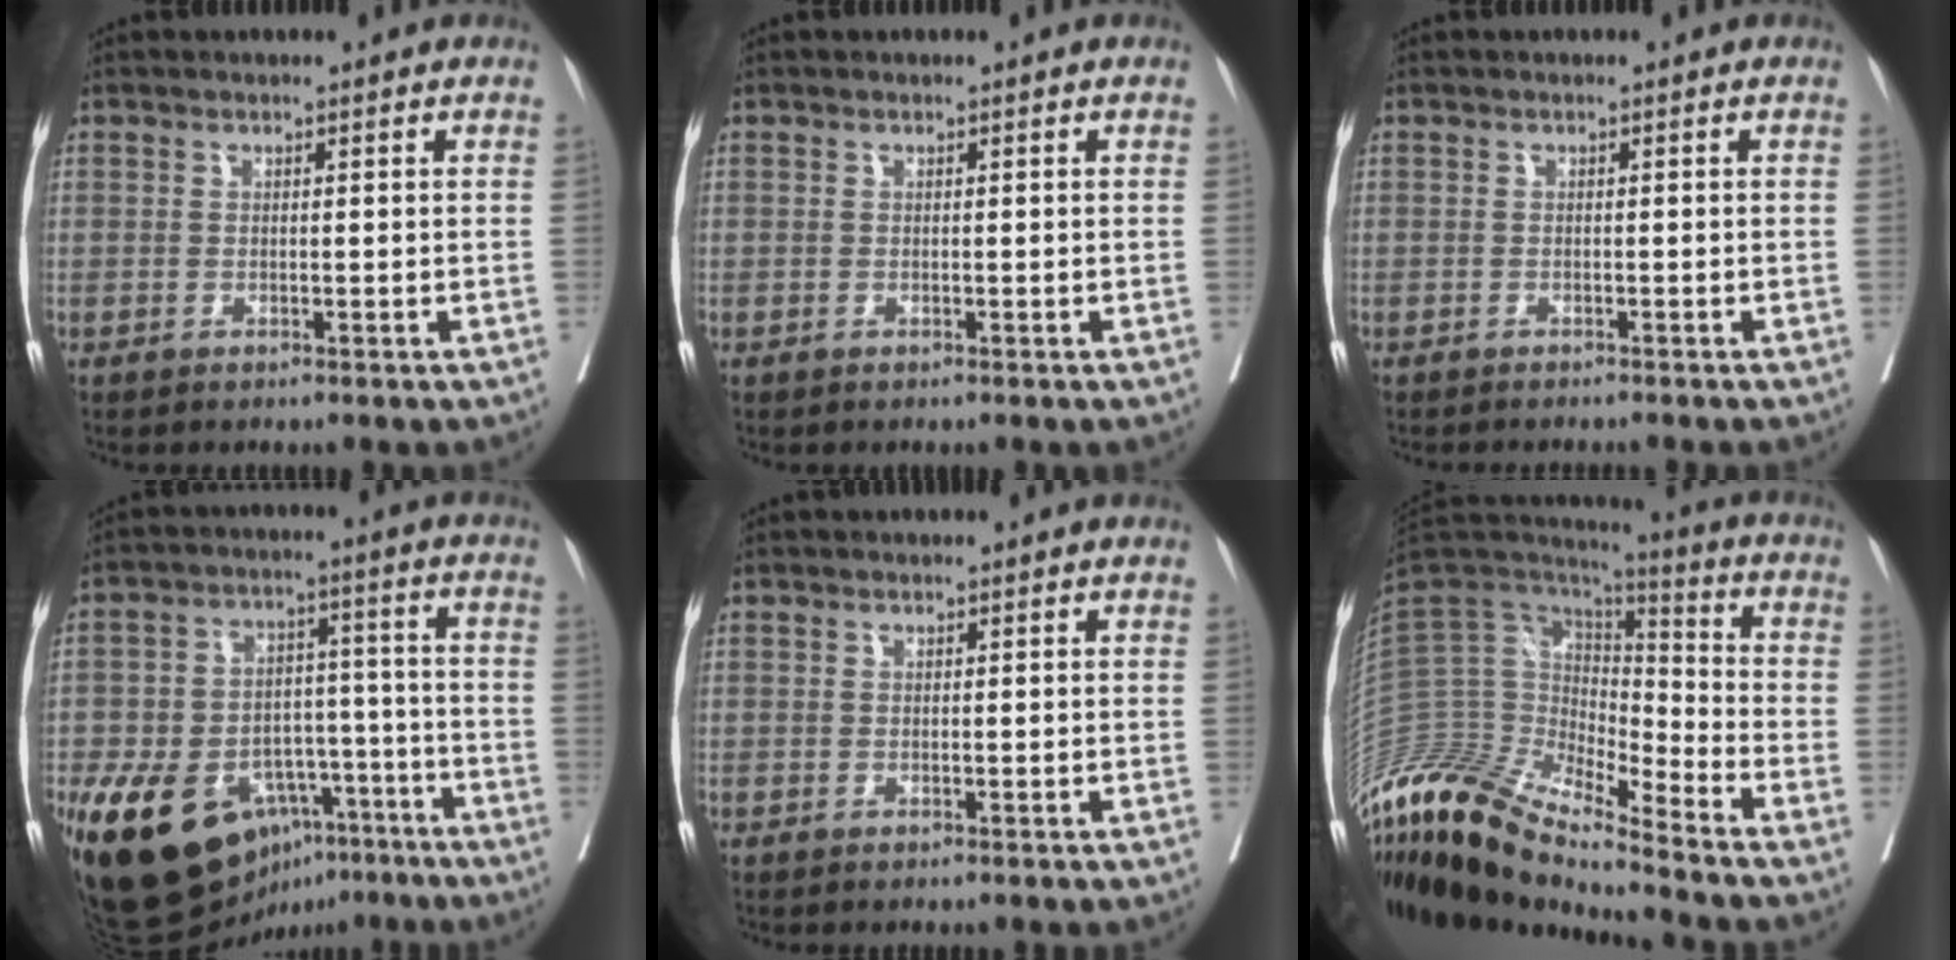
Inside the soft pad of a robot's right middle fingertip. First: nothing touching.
{"total": 0.0}
{"total": 3.6, "force": [-3.3, 0.0, 1.4], "torque": [-0.009, -0.003, -0.045]}
{"total": 21.4, "force": [-11.7, 13.1, 12.2], "torque": [-0.235, 0.028, -0.177]}
{"total": 0.0}
{"total": 17.4, "force": [-15.1, 2.6, 8.4], "torque": [-0.158, 0.047, -0.284]}